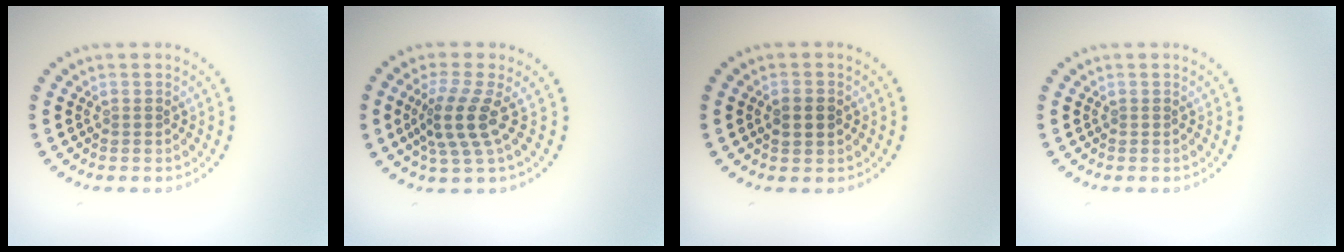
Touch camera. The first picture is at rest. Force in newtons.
{"total": 3.8, "press": 2.8, "slide": 2.6}
{"total": 1.8, "press": 1.8, "slide": 0.1}
{"total": 0.0}